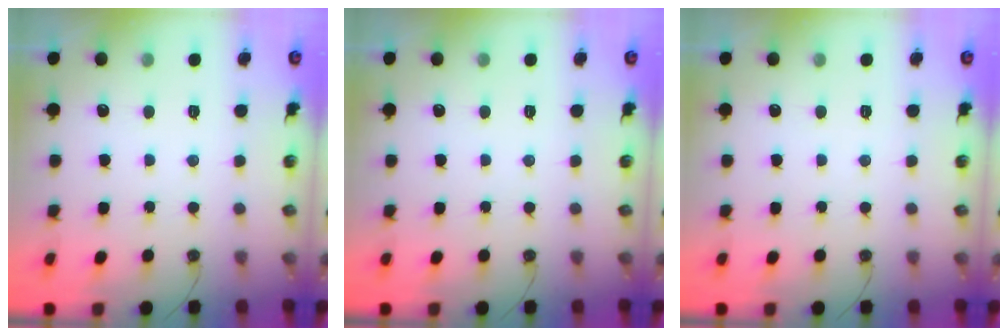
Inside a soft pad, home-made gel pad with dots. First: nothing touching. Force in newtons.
{"total": 0.0}
{"total": 0.0}